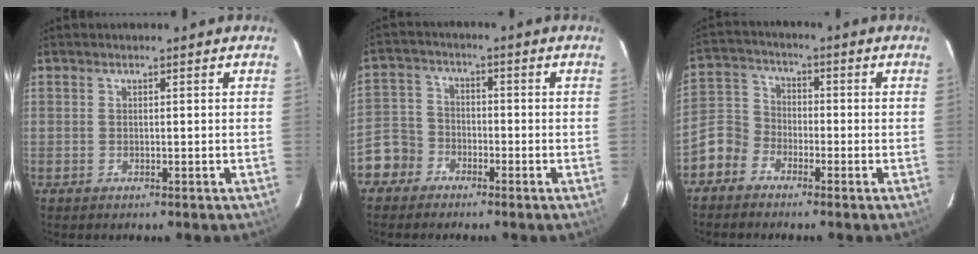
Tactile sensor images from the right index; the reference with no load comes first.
{"total": 6.6, "force": [-4.2, 5.0, 0.6], "torque": [-0.021, 0.025, -0.090]}
{"total": 6.5, "force": [-4.0, 4.9, 1.4], "torque": [-0.031, 0.024, -0.093]}